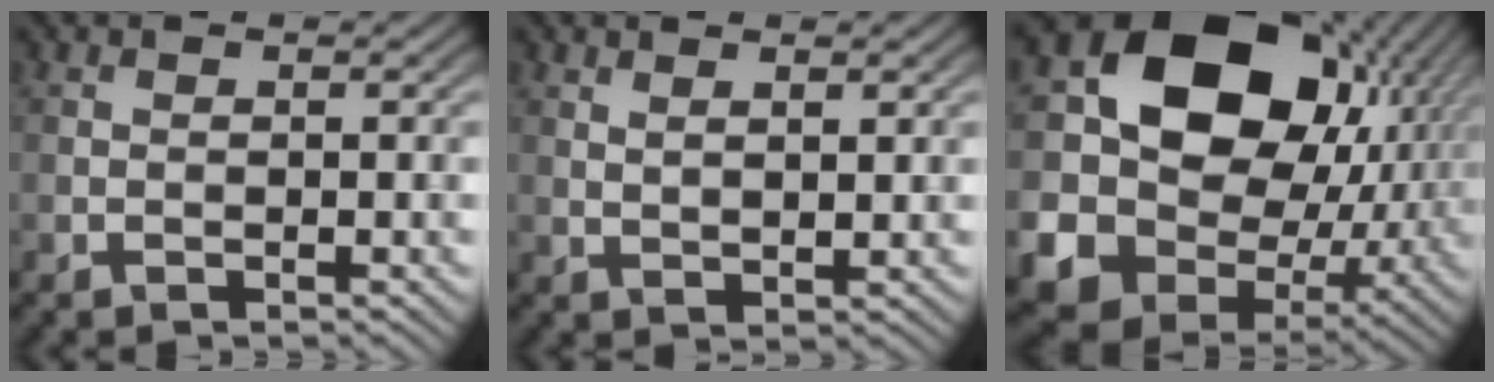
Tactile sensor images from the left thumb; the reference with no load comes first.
{"total": 1.8, "force": [1.2, 0.5, 1.2], "torque": [-0.024, -0.007, 0.028]}
{"total": 19.1, "force": [2.8, 15.7, 10.6], "torque": [-0.223, -0.027, 0.073]}